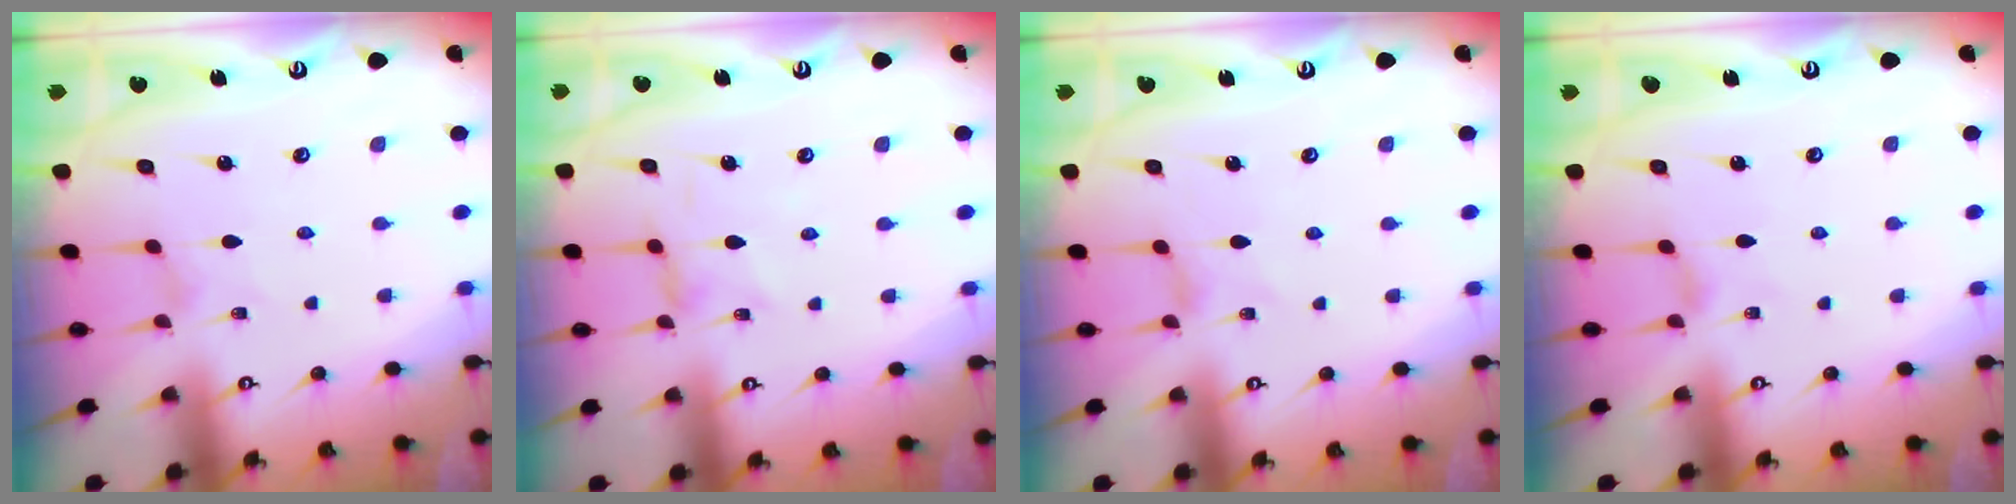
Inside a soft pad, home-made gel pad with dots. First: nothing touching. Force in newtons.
{"total": 0.9, "press": 0.9, "slide": 0.3}
{"total": 0.0}
{"total": 0.0}